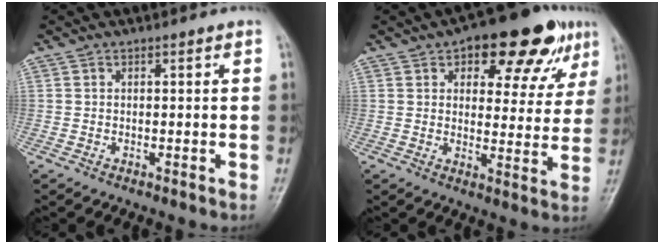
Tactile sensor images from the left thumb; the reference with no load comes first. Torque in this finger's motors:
{"motor_torque": [1.37, 1.38, 1.15, -0.53, 0.06]}